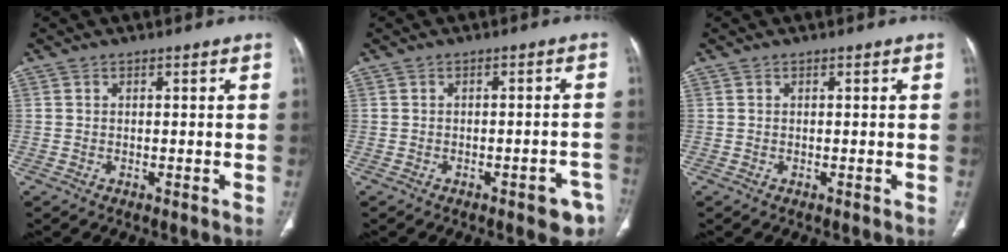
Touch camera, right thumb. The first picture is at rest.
{"total": 5.4, "force": [-3.2, 2.0, 3.9], "torque": [-0.029, 0.018, -0.035]}
{"total": 0.0}